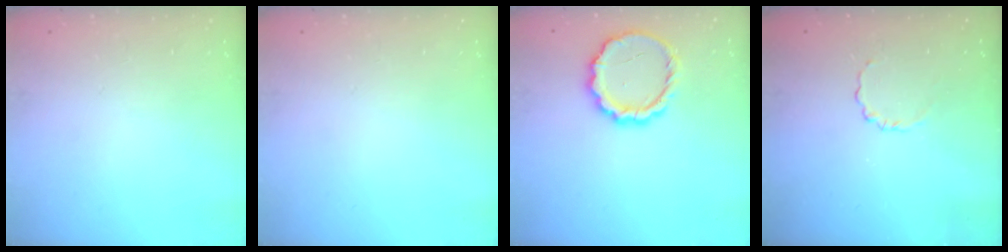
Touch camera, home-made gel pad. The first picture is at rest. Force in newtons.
{"total": 0.0}
{"total": 12.0, "press": 11.7, "slide": 2.7}
{"total": 3.1, "press": 2.9, "slide": 1.1}